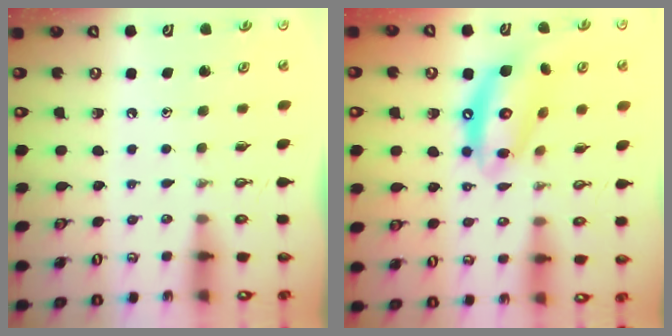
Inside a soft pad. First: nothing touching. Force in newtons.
{"total": 13.6, "press": 13.6, "slide": 1.2}